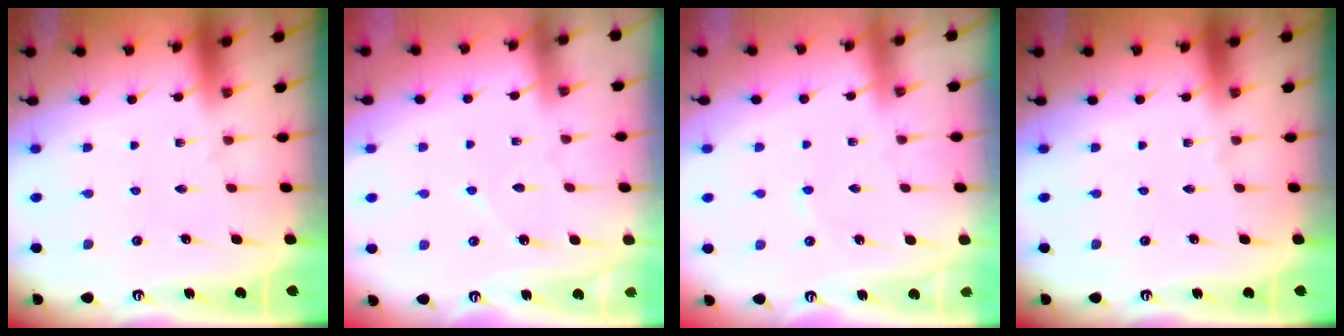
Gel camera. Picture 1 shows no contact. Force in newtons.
{"total": 3.2, "press": 3.2, "slide": 0.1}
{"total": 1.5, "press": 1.4, "slide": 0.4}
{"total": 0.0}